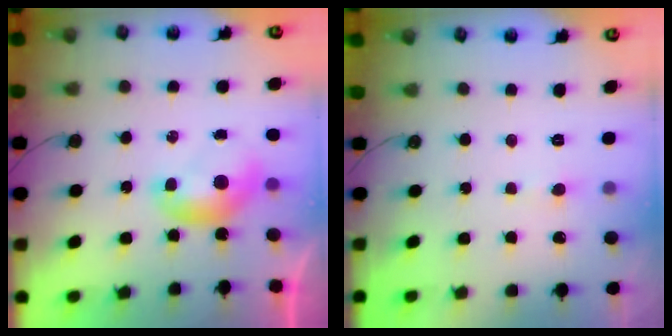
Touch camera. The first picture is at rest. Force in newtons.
{"total": 0.7, "press": 0.4, "slide": 0.5}